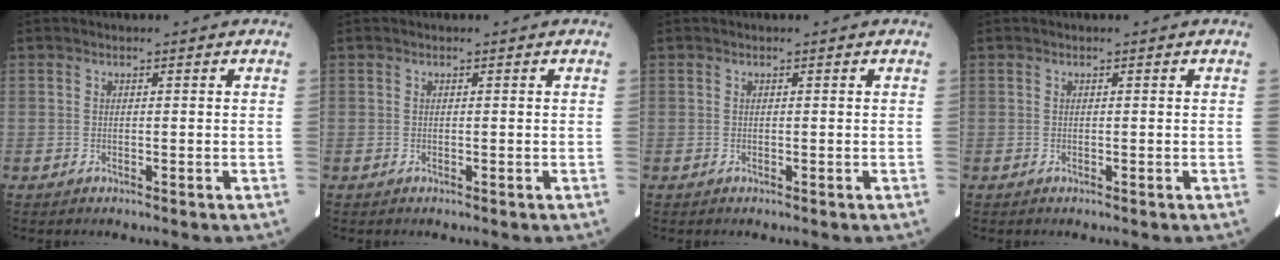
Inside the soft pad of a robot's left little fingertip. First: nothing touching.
{"total": 0.0}
{"total": 0.0}
{"total": 0.0}